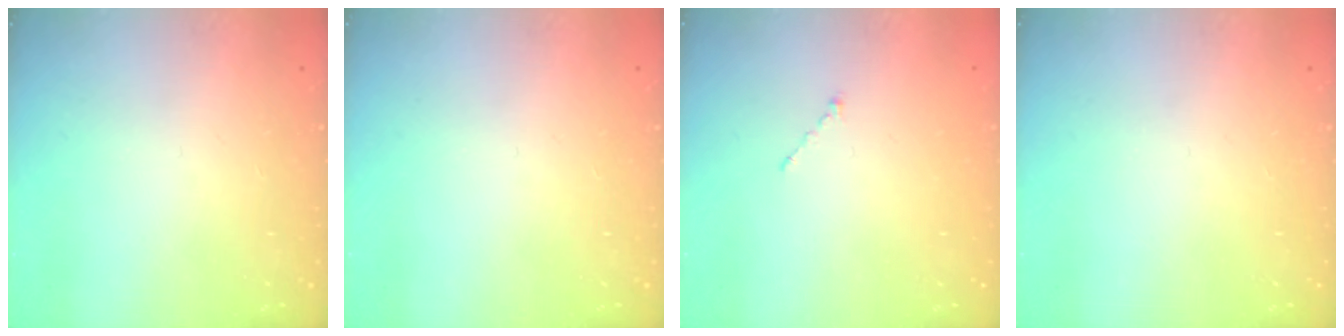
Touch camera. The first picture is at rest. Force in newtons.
{"total": 0.0}
{"total": 1.0, "press": 0.9, "slide": 0.3}
{"total": 0.0}